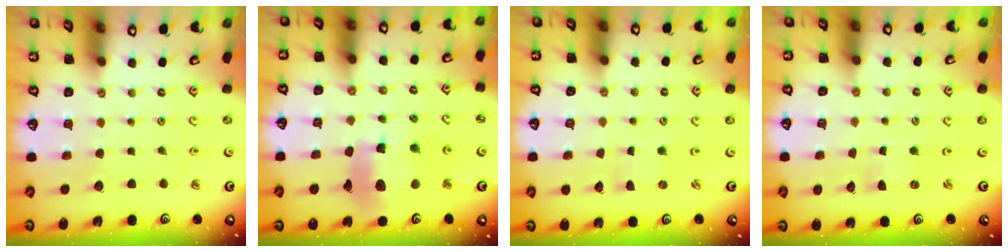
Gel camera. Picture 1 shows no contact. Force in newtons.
{"total": 14.1, "press": 14.0, "slide": 1.8}
{"total": 0.0}
{"total": 0.0}